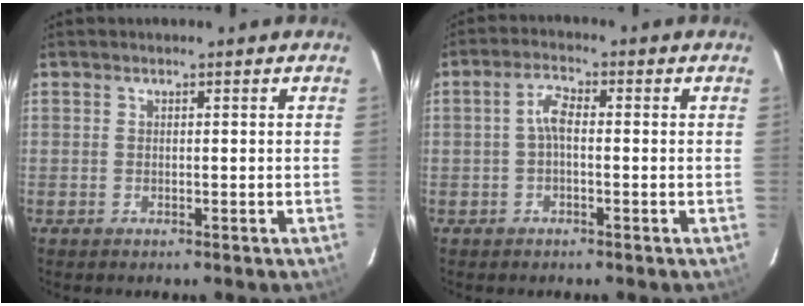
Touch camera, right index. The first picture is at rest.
{"total": 3.2, "force": [-0.4, 1.3, 2.9], "torque": [-0.060, 0.012, -0.009]}